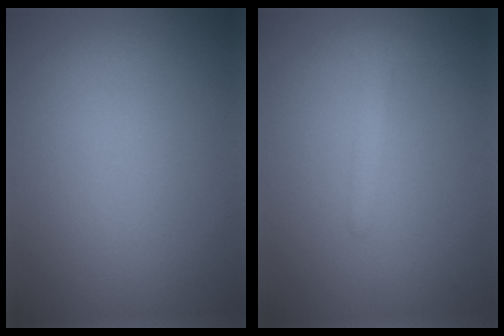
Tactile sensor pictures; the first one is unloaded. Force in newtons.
{"total": 1.7, "press": 1.7, "slide": 0.1}